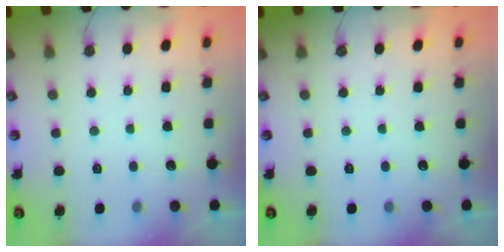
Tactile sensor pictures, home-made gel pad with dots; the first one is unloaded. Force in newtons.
{"total": 0.0}